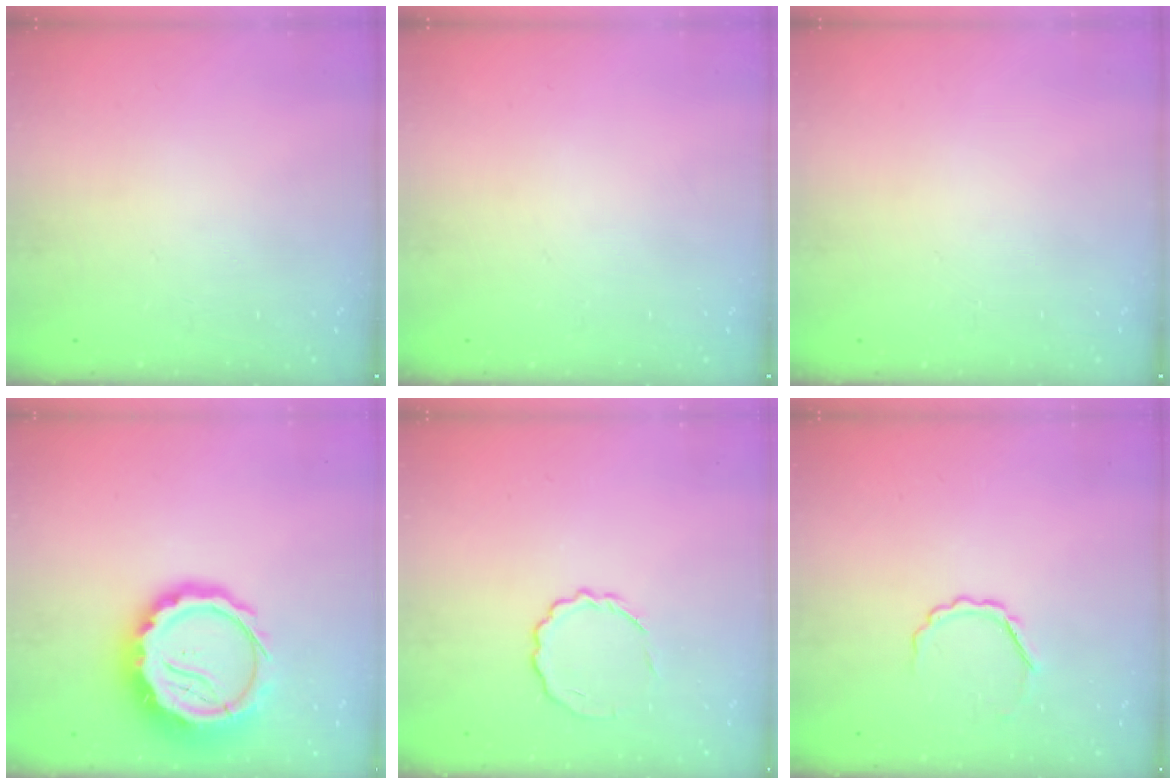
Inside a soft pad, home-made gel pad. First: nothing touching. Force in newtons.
{"total": 0.0}
{"total": 0.0}
{"total": 14.9, "press": 14.4, "slide": 3.5}
{"total": 6.2, "press": 6.0, "slide": 1.5}
{"total": 3.3, "press": 3.3, "slide": 0.6}